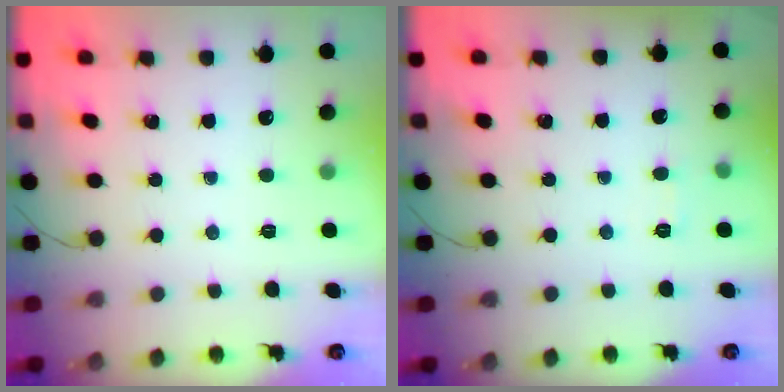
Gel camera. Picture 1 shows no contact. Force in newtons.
{"total": 4.3, "press": 4.1, "slide": 1.2}